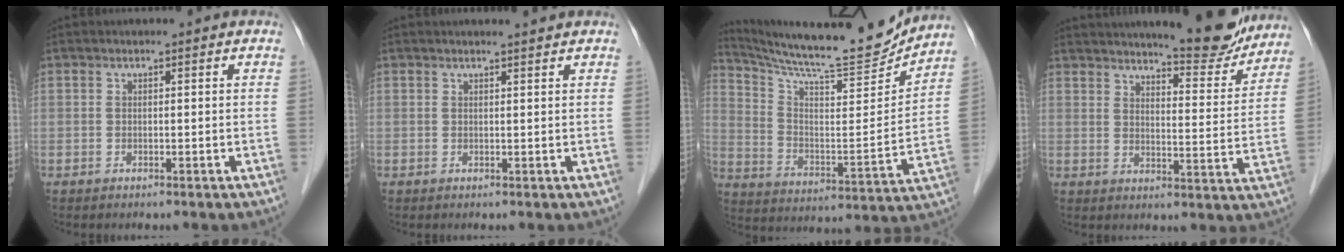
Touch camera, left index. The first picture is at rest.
{"total": 1.7, "force": [1.6, -0.2, 0.5], "torque": [-0.009, 0.003, 0.024]}
{"total": 18.9, "force": [18.0, 0.5, 5.7], "torque": [-0.114, -0.052, 0.277]}
{"total": 13.2, "force": [12.1, 1.6, 5.0], "torque": [-0.065, -0.023, 0.156]}